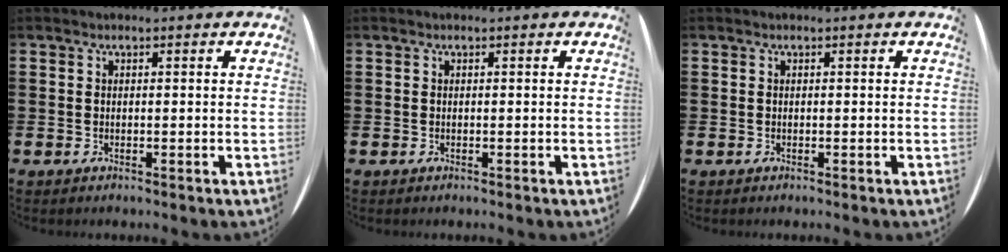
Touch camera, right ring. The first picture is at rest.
{"total": 0.0}
{"total": 0.0}